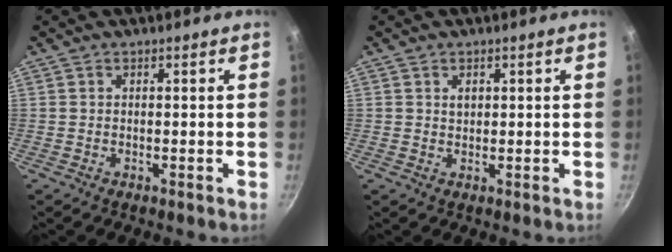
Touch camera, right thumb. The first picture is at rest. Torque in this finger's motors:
{"motor_torque": [-0.43, 0.65, 0.79, 0.16, -0.02]}